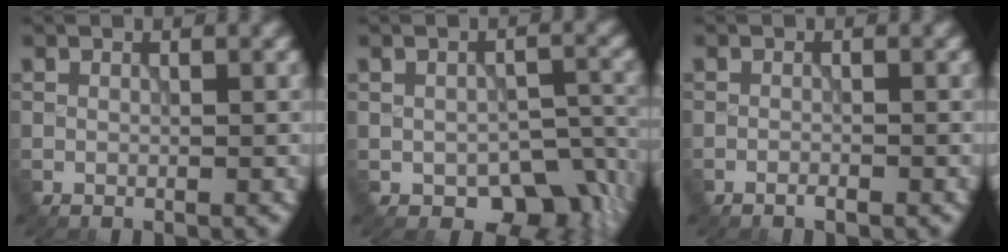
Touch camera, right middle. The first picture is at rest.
{"total": 6.8, "force": [-3.3, 4.2, 4.2], "torque": [-0.048, -0.024, -0.038]}
{"total": 0.7, "force": [-0.6, 0.1, 0.4], "torque": [-0.006, 0.001, -0.011]}